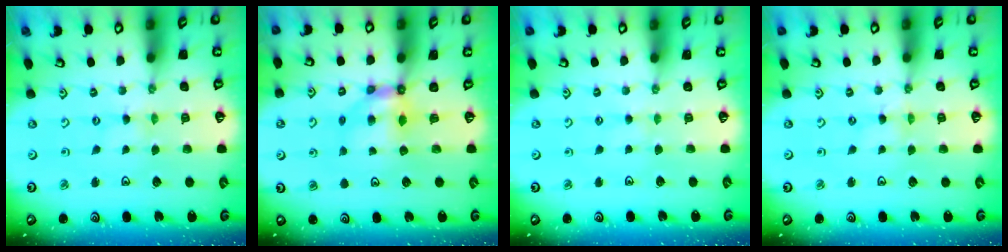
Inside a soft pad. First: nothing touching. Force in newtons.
{"total": 6.1, "press": 6.0, "slide": 0.7}
{"total": 1.9, "press": 1.9, "slide": 0.4}
{"total": 0.0}